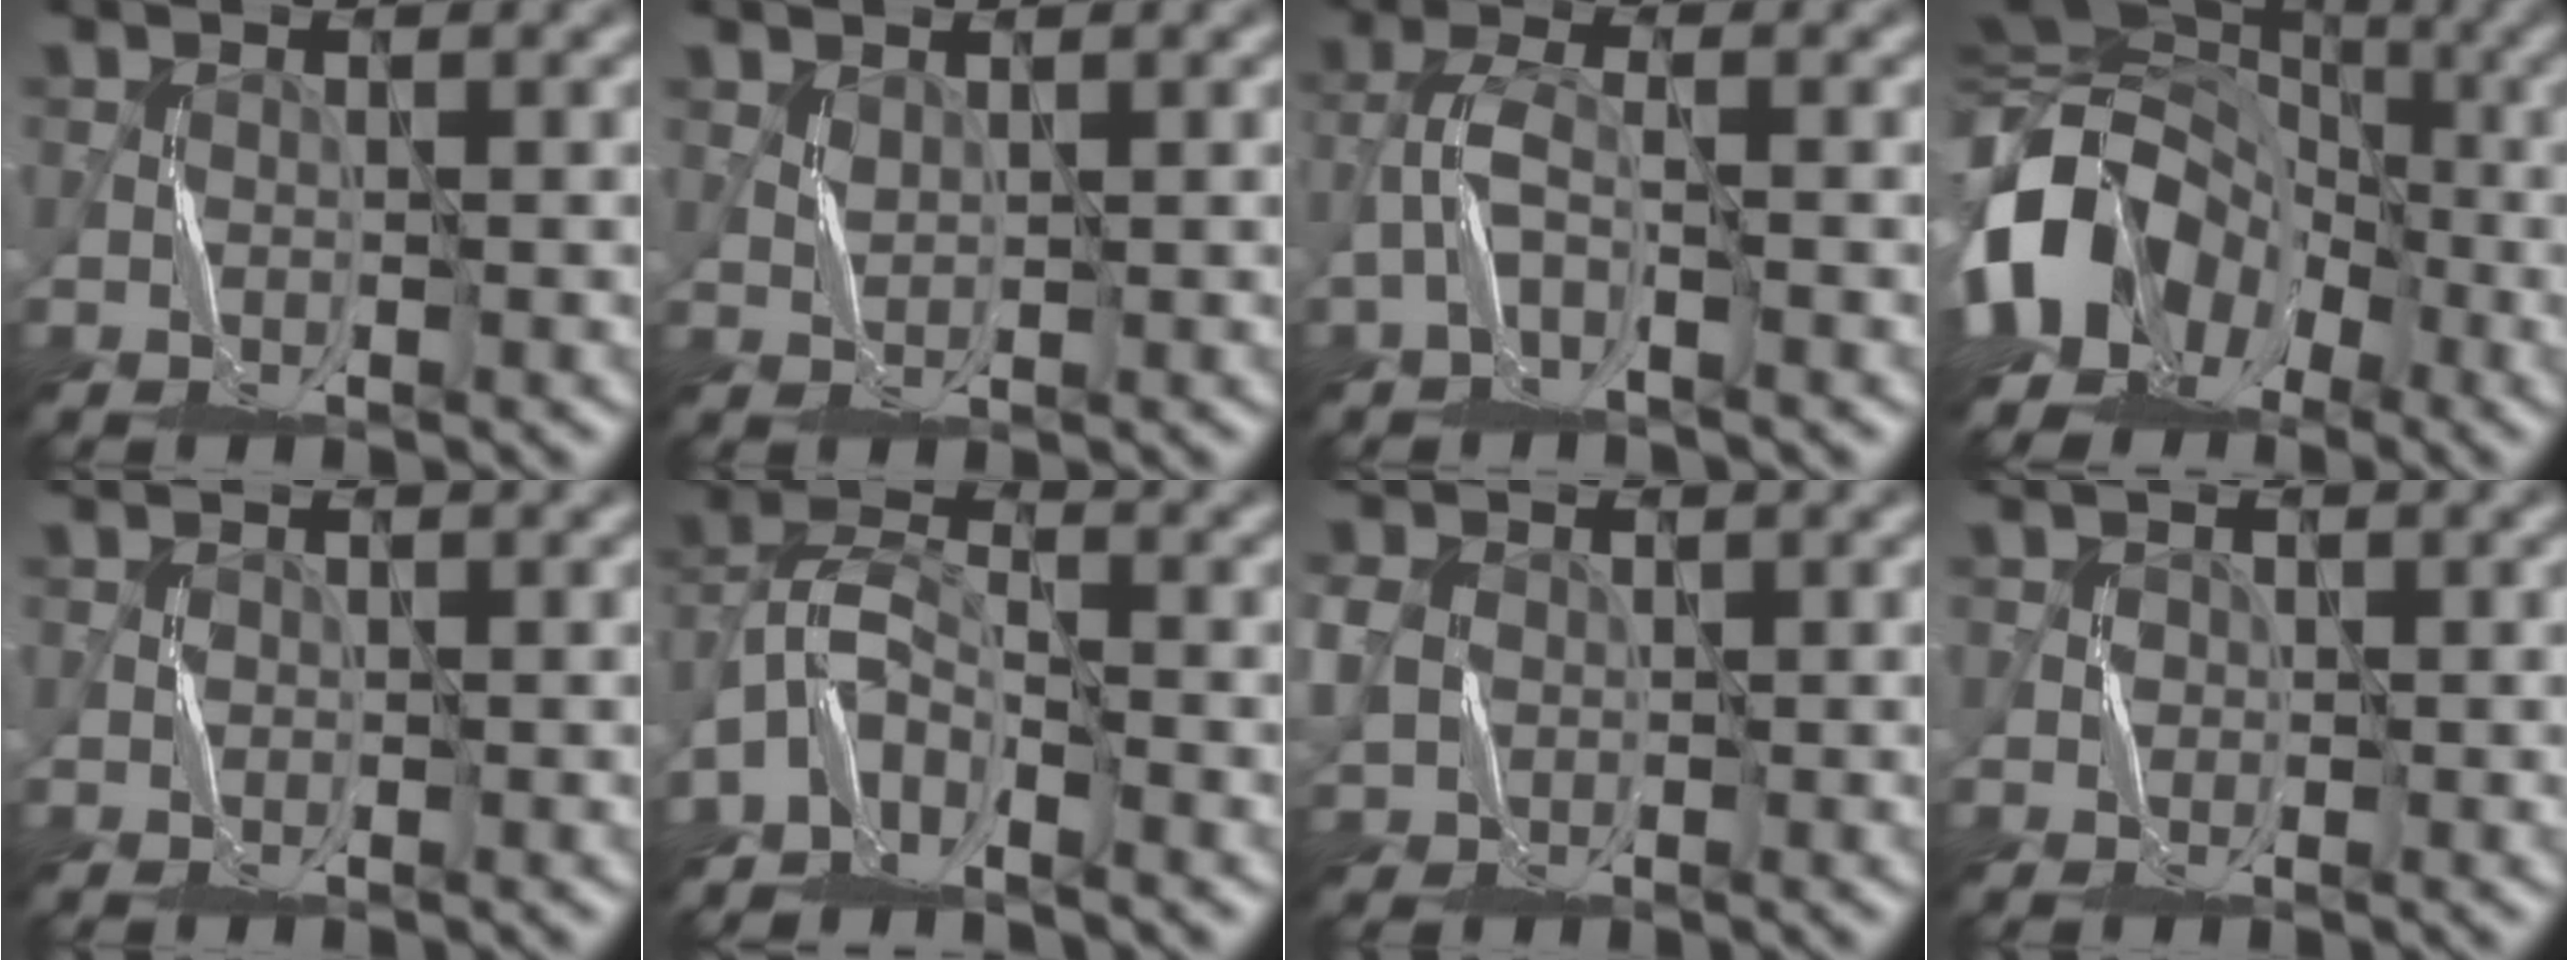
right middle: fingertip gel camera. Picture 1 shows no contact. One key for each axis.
{"total": 0.8, "fx": 0.7, "fy": 0.2, "fz": 0.2, "tx": -0.010, "ty": 0.002, "tz": 0.019}
{"total": 2.2, "fx": -1.6, "fy": 0.3, "fz": 1.4, "tx": -0.037, "ty": 0.010, "tz": -0.040}
{"total": 15.8, "fx": -5.8, "fy": 12.2, "fz": 8.1, "tx": -0.173, "ty": -0.009, "tz": -0.111}
{"total": 0.6, "fx": -0.2, "fy": 0.5, "fz": -0.1, "tx": 0.004, "ty": 0.003, "tz": -0.004}
{"total": 4.0, "fx": -3.4, "fy": 1.4, "fz": 1.6, "tx": -0.033, "ty": 0.007, "tz": -0.079}
{"total": 2.9, "fx": 0.0, "fy": 2.6, "fz": 1.4, "tx": -0.044, "ty": 0.003, "tz": -0.001}
{"total": 1.2, "fx": 0.2, "fy": 1.2, "fz": 0.0, "tx": 0.001, "ty": 0.002, "tz": 0.001}